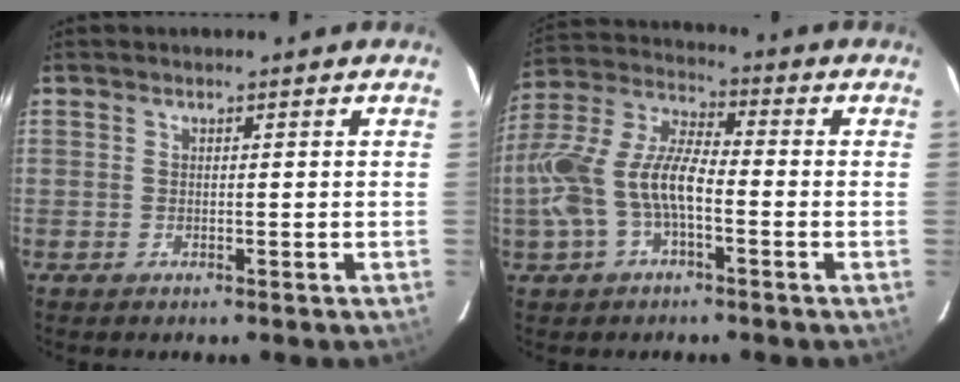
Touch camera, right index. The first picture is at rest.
{"total": 13.1, "force": [-3.4, 6.2, 11.1], "torque": [-0.235, 0.012, -0.065]}